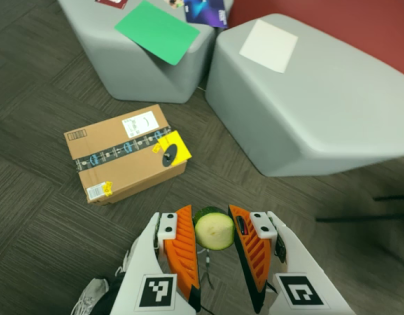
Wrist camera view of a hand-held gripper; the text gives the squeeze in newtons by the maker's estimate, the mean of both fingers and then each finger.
{"total": 8.4, "left": 8.4, "right": 8.5}